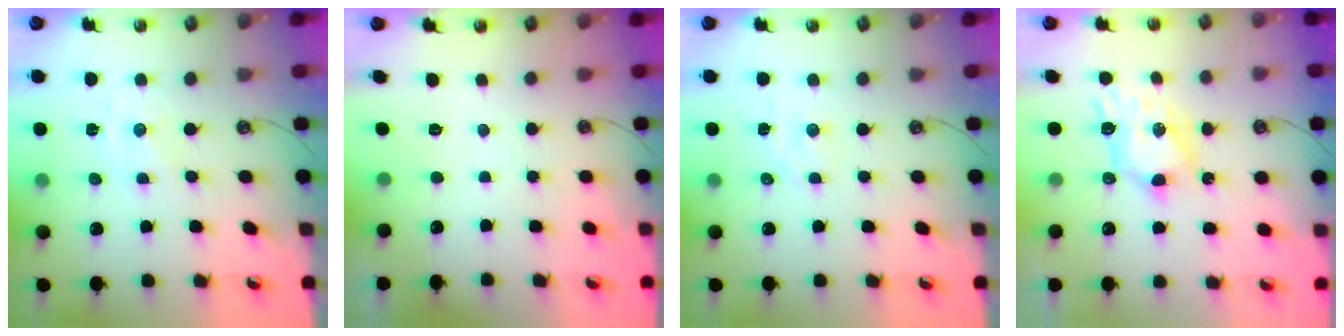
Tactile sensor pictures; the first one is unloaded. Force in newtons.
{"total": 0.0}
{"total": 3.2, "press": 3.2, "slide": 0.4}
{"total": 8.1, "press": 8.1, "slide": 0.2}